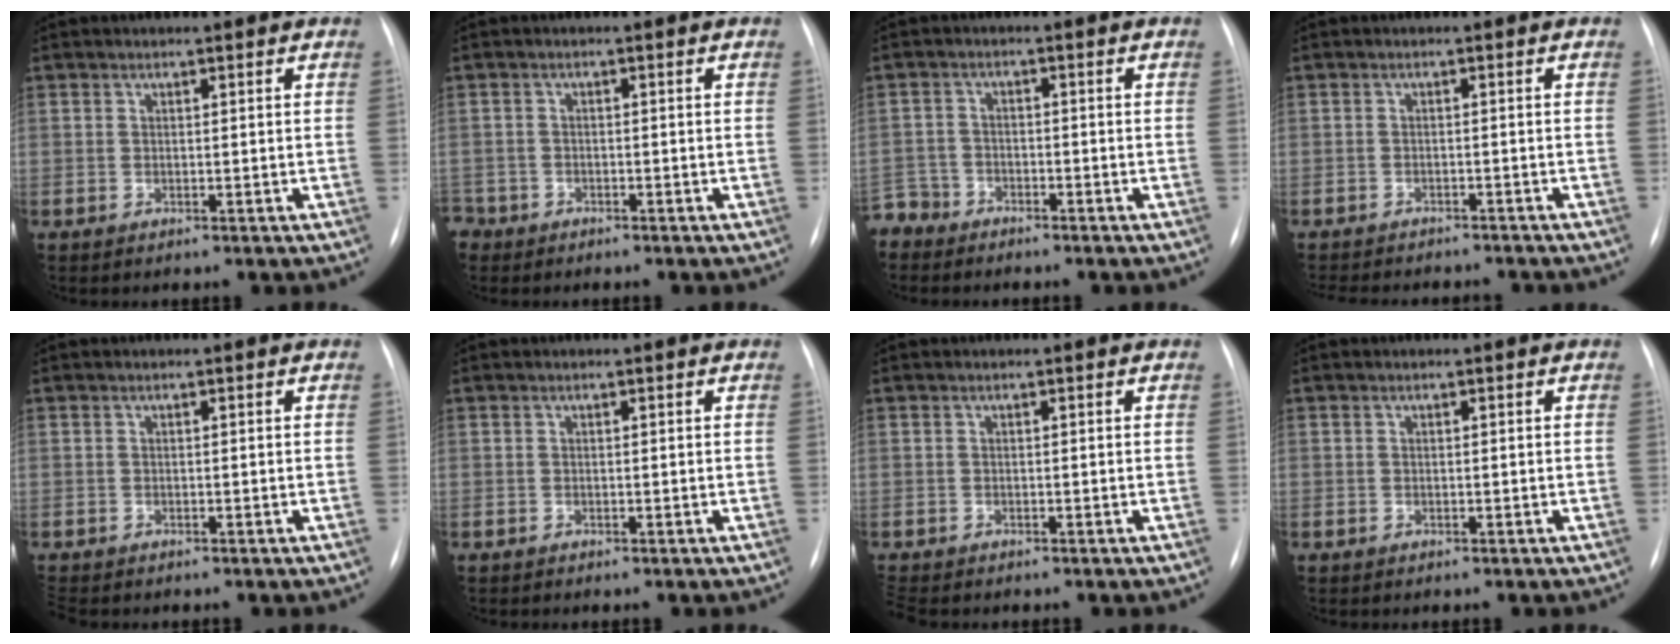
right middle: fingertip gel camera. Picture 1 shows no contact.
{"total": 3.3, "force": [-2.4, 2.2, -0.2], "torque": [0.002, 0.004, -0.049]}
{"total": 4.6, "force": [-4.0, 2.2, -0.6], "torque": [0.017, -0.003, -0.083]}
{"total": 11.5, "force": [-10.4, 3.2, 3.8], "torque": [-0.069, -0.001, -0.128]}
{"total": 1.9, "force": [-1.7, 0.7, 0.6], "torque": [-0.010, -0.004, -0.024]}
{"total": 0.0}
{"total": 2.3, "force": [-2.0, 0.8, 0.8], "torque": [-0.014, -0.007, -0.031]}
{"total": 0.0}